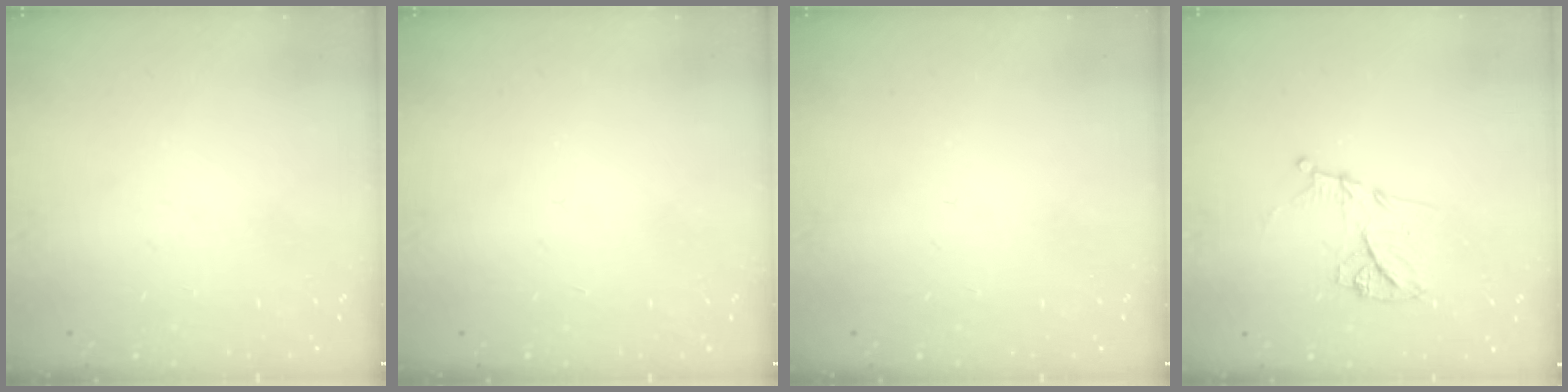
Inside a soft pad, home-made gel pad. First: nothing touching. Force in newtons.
{"total": 0.0}
{"total": 0.0}
{"total": 11.4, "press": 11.4, "slide": 0.3}